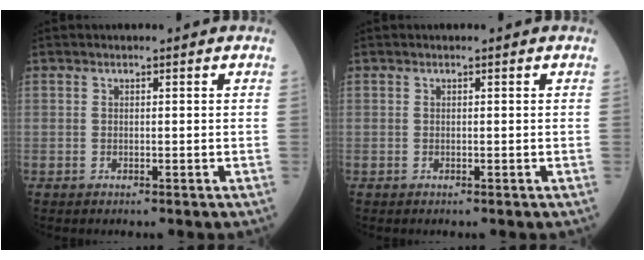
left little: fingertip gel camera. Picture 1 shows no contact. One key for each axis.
{"total": 0.0}